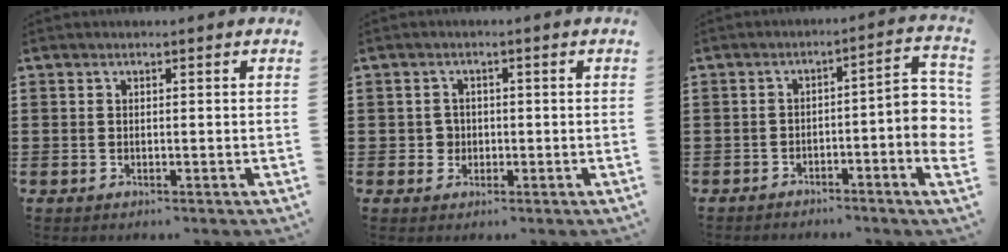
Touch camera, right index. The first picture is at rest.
{"total": 2.1, "force": [-0.3, 2.0, 0.6], "torque": [-0.019, 0.008, -0.008]}
{"total": 5.6, "force": [-2.7, 0.9, 4.9], "torque": [-0.072, -0.002, -0.052]}